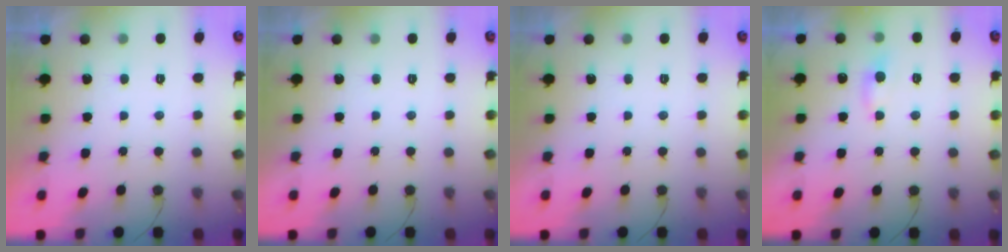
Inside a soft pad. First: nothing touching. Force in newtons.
{"total": 0.0}
{"total": 0.0}
{"total": 4.3, "press": 4.2, "slide": 0.7}